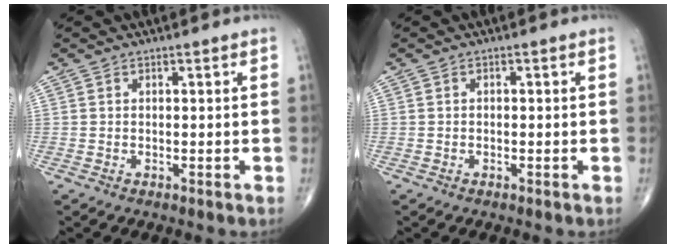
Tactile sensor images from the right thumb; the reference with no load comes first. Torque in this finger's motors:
{"motor_torque": [-0.25, 0.02, 0.06, 0.13, -0.01]}